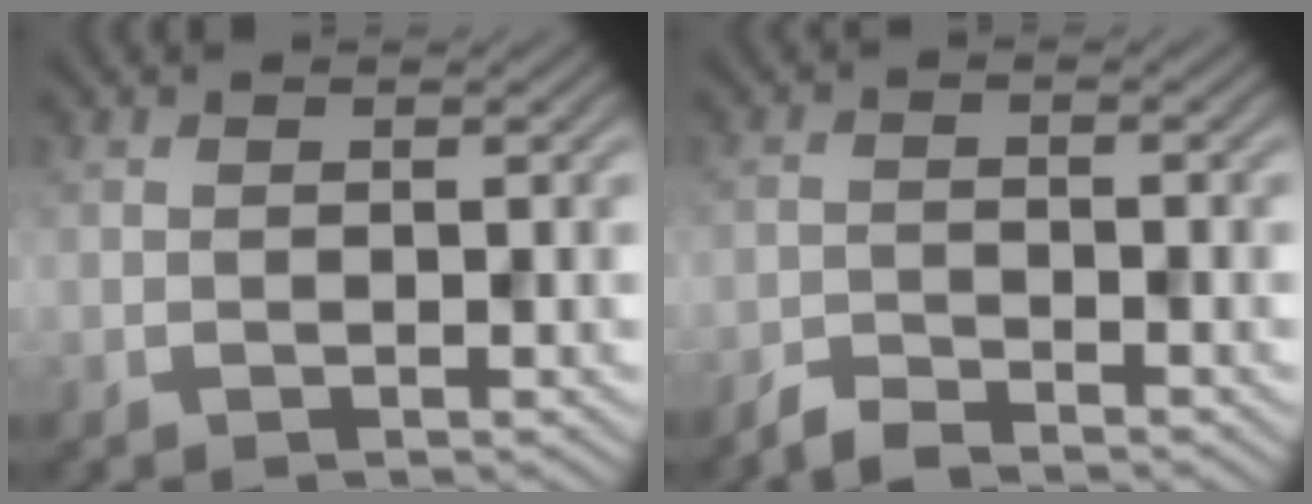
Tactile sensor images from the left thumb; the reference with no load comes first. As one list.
[{"total": 2.8, "force": [-2.7, 0.1, 0.7], "torque": [-0.014, -0.003, -0.058]}]